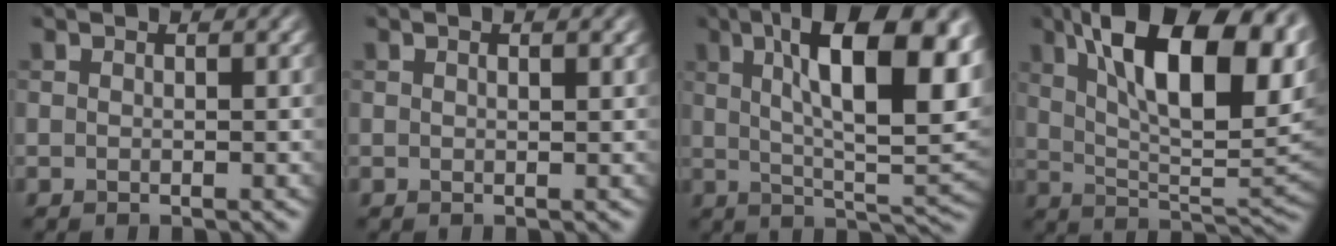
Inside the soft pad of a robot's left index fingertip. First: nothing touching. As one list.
[{"total": 1.0, "force": [0.3, 0.5, 0.8], "torque": [0.005, 0.005, -0.005]}, {"total": 14.9, "force": [4.4, 5.1, 13.3], "torque": [-0.188, 0.010, 0.082]}, {"total": 14.5, "force": [5.3, 5.3, 12.5], "torque": [-0.207, 0.015, 0.105]}]